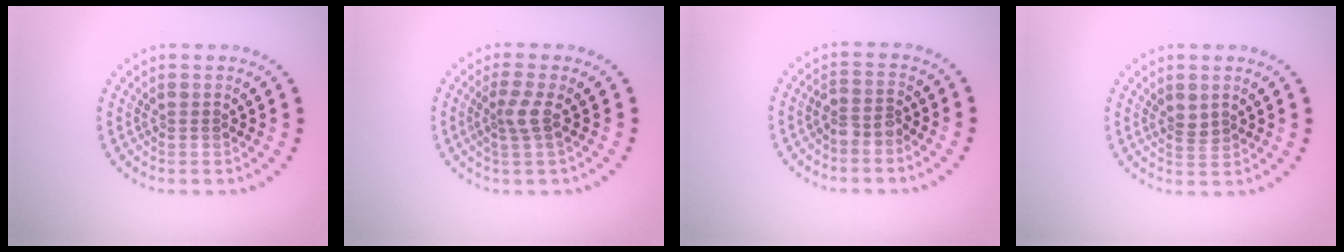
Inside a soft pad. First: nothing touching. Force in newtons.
{"total": 2.0, "press": 1.4, "slide": 1.3}
{"total": 1.8, "press": 1.6, "slide": 0.9}
{"total": 1.0, "press": 0.9, "slide": 0.6}